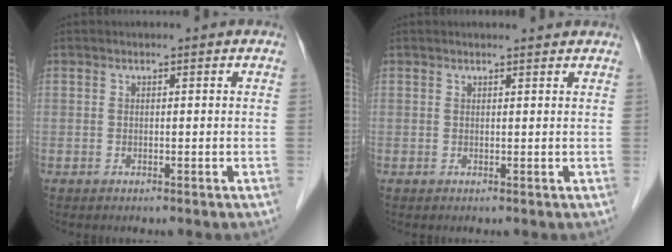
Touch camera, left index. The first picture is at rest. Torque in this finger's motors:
{"motor_torque": [0.82, -1.12, -0.03, -0.01]}